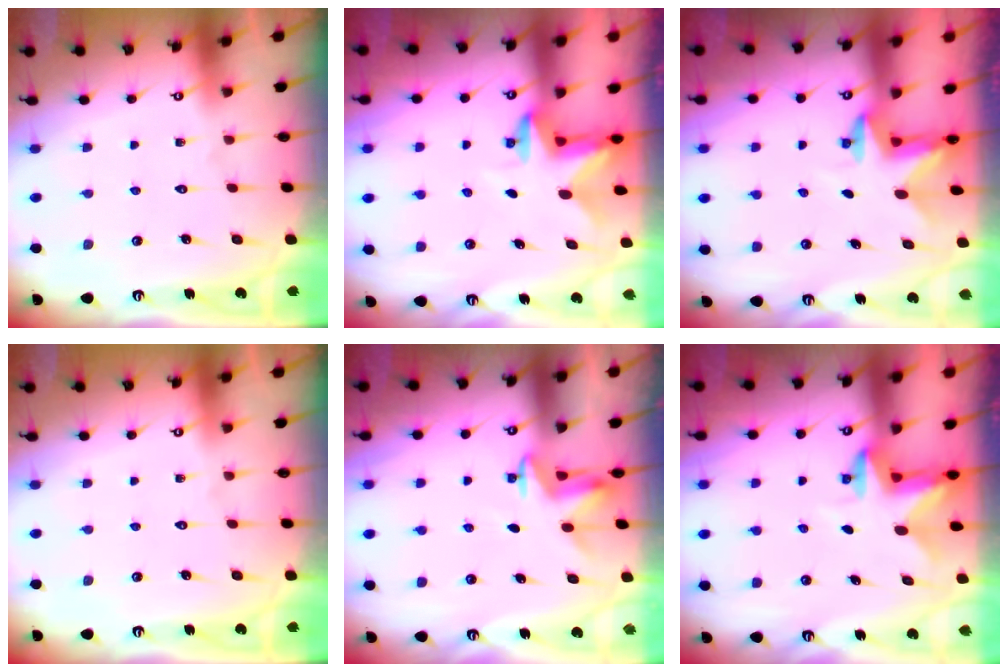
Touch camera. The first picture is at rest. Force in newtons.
{"total": 2.7, "press": 2.6, "slide": 0.6}
{"total": 2.6, "press": 2.5, "slide": 0.4}
{"total": 0.0}
{"total": 4.1, "press": 4.0, "slide": 0.9}
{"total": 2.6, "press": 2.6, "slide": 0.6}